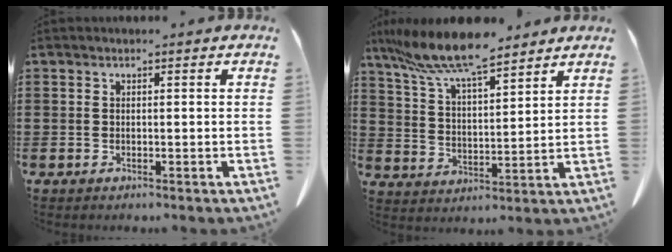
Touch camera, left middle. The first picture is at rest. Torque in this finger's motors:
{"motor_torque": [0.85, 0.74, 0.56, 0.11]}